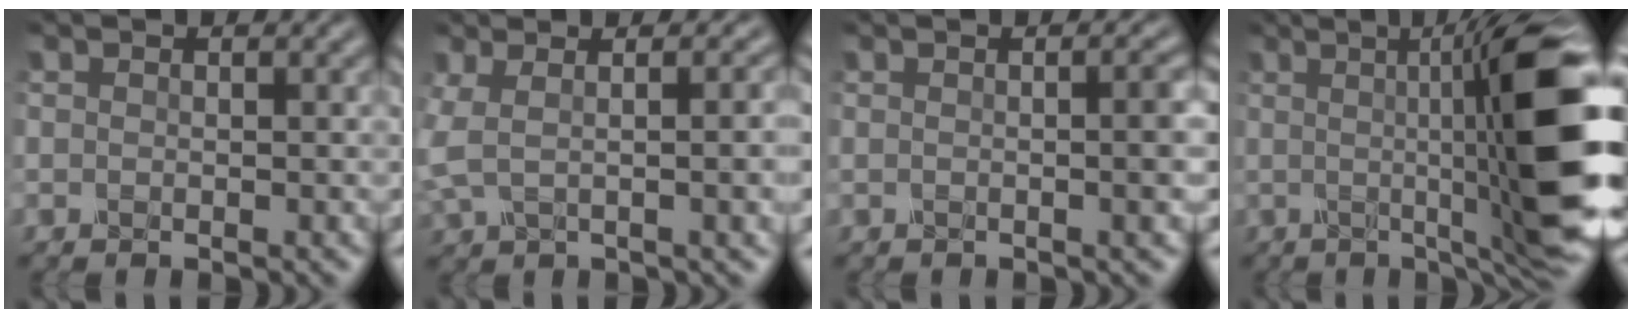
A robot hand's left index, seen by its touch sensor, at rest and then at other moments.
{"total": 8.4, "force": [0.2, 4.3, 7.3], "torque": [-0.102, 0.002, 0.014]}
{"total": 3.4, "force": [0.0, 1.1, 3.2], "torque": [-0.025, 0.009, -0.005]}
{"total": 14.8, "force": [0.9, 2.8, 14.5], "torque": [-0.163, 0.001, 0.022]}